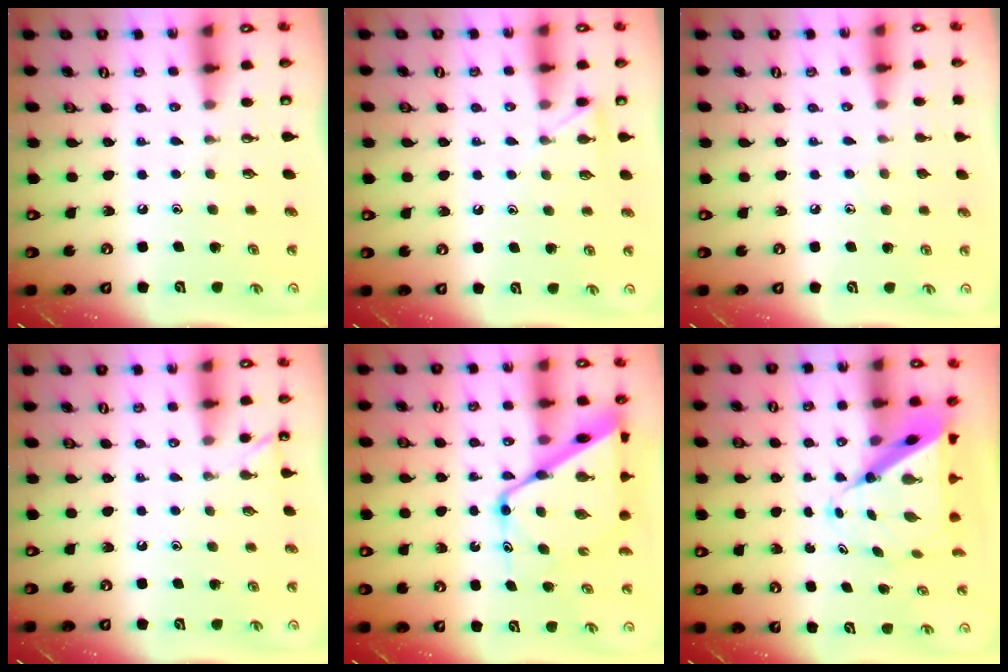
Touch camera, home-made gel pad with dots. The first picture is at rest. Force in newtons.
{"total": 5.6, "press": 5.6, "slide": 0.7}
{"total": 5.2, "press": 5.2, "slide": 0.5}
{"total": 2.2, "press": 2.2, "slide": 0.3}
{"total": 16.5, "press": 16.4, "slide": 1.4}
{"total": 9.7, "press": 9.6, "slide": 0.9}